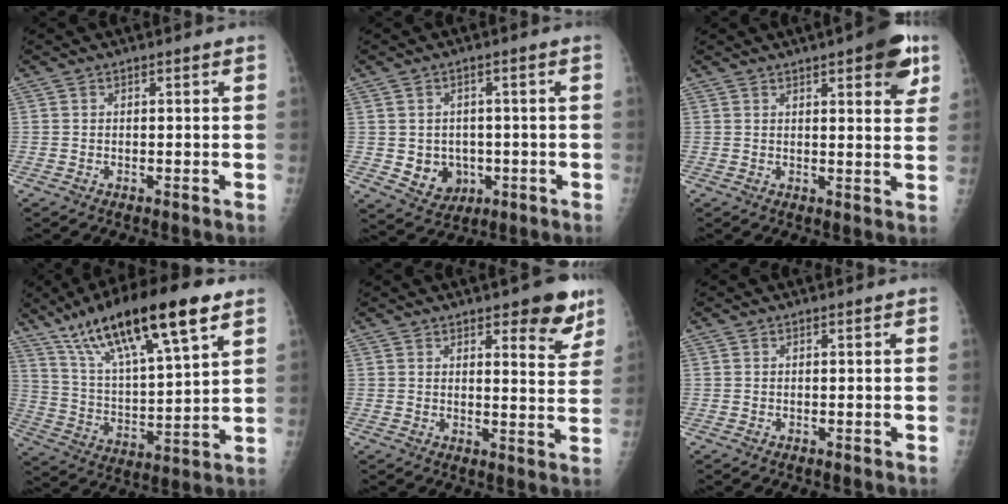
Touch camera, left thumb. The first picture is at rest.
{"total": 6.7, "force": [-1.1, 5.8, 3.3], "torque": [-0.020, 0.003, -0.003]}
{"total": 9.0, "force": [4.7, 2.8, 7.2], "torque": [-0.068, -0.015, 0.052]}
{"total": 22.9, "force": [13.7, 5.8, 17.5], "torque": [-0.287, -0.031, 0.245]}
{"total": 8.6, "force": [5.5, 3.1, 5.9], "torque": [-0.041, -0.032, 0.068]}
{"total": 0.0}